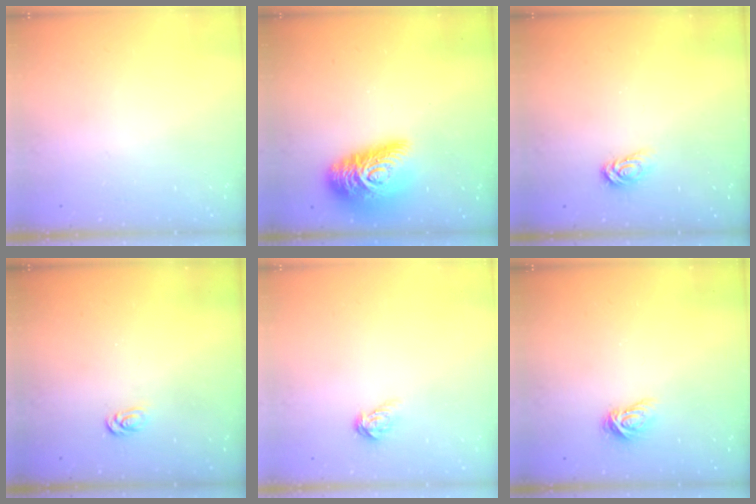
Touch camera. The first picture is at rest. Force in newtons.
{"total": 18.5, "press": 18.5, "slide": 1.0}
{"total": 3.0, "press": 2.9, "slide": 0.3}
{"total": 2.6, "press": 2.6, "slide": 0.4}
{"total": 6.4, "press": 6.4, "slide": 0.5}
{"total": 6.2, "press": 6.2, "slide": 0.6}